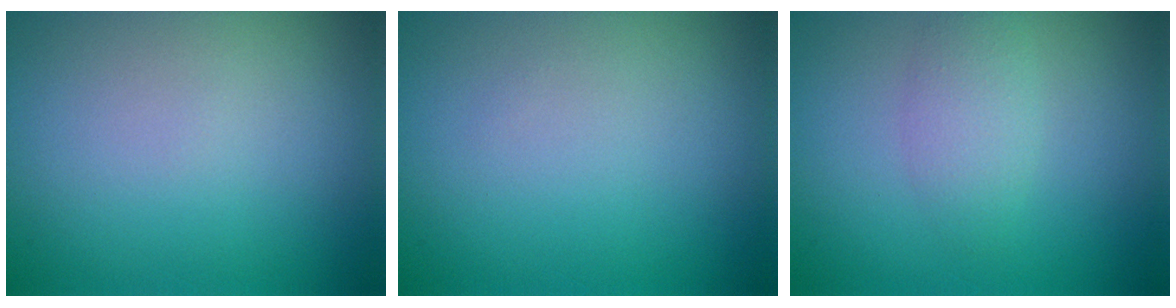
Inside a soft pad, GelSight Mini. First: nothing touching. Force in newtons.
{"total": 0.0}
{"total": 2.0, "press": 2.0, "slide": 0.1}